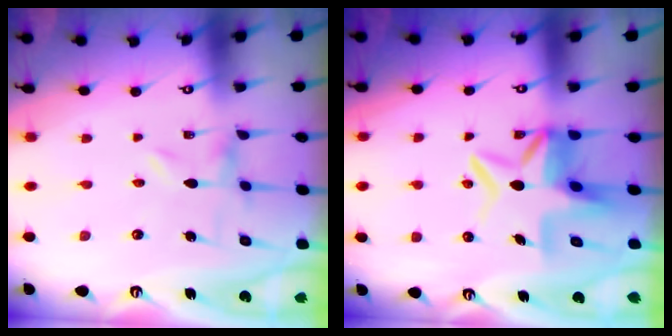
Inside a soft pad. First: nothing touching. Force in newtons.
{"total": 8.8, "press": 8.2, "slide": 3.1}